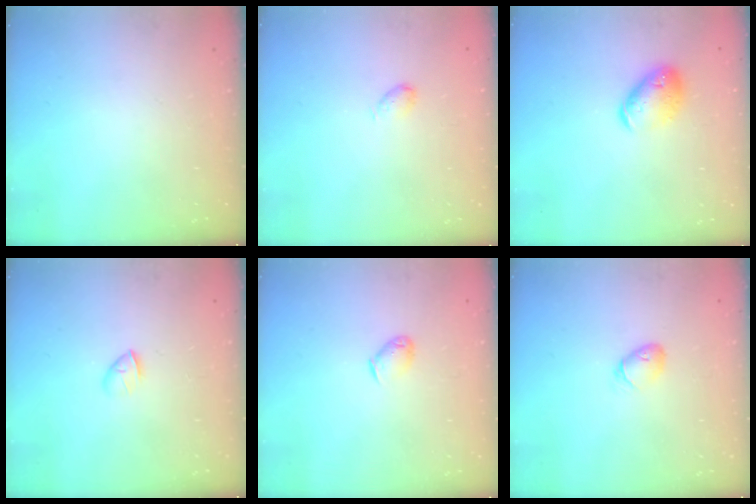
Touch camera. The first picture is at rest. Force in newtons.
{"total": 3.9, "press": 3.9, "slide": 0.7}
{"total": 11.1, "press": 10.9, "slide": 1.6}
{"total": 2.6, "press": 2.5, "slide": 0.8}
{"total": 3.7, "press": 3.7, "slide": 0.6}
{"total": 5.7, "press": 5.6, "slide": 1.2}